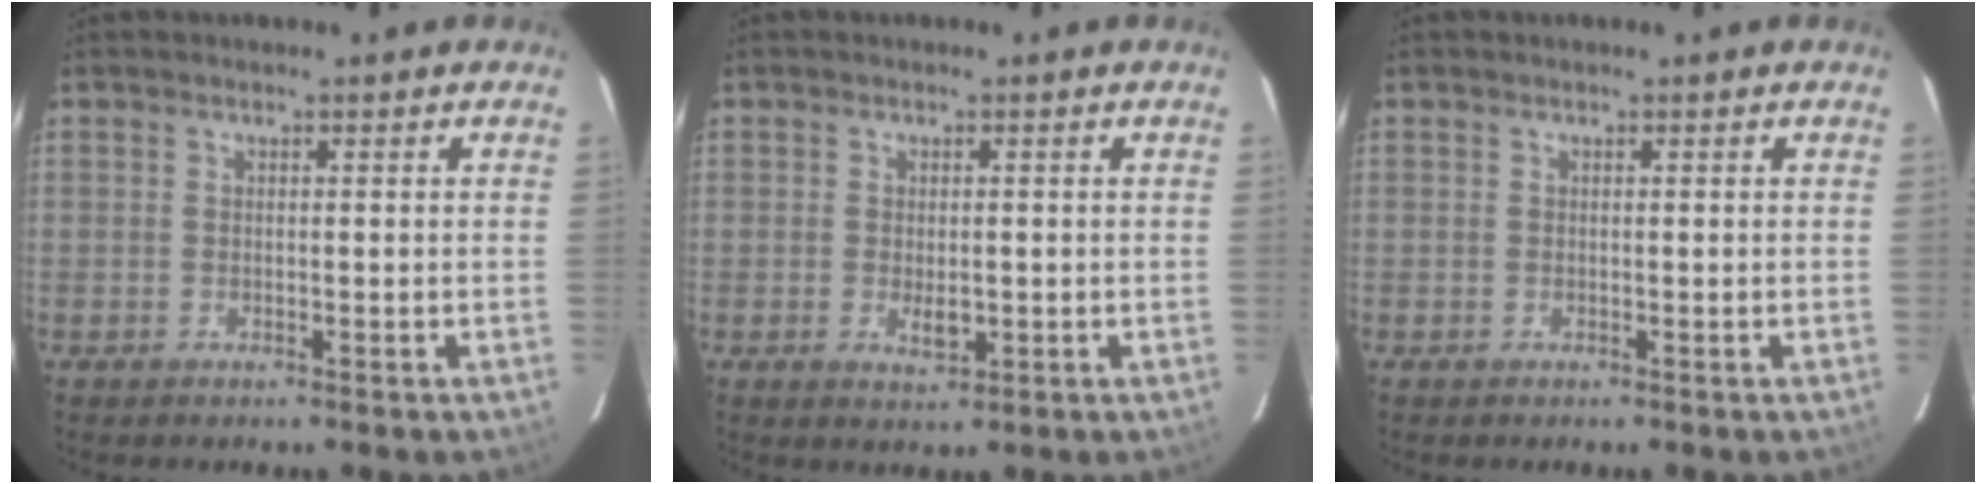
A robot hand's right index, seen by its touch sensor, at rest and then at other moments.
{"total": 3.0, "force": [-0.6, 1.6, 2.4], "torque": [-0.040, -0.007, -0.006]}
{"total": 0.0}